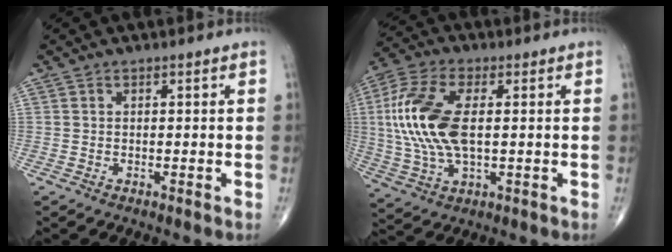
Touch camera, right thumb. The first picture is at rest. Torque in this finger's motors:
{"motor_torque": [0.82, 1.50, 1.27, -0.14, 0.63]}